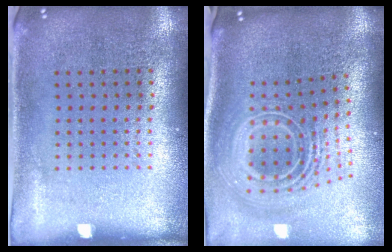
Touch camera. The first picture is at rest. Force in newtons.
{"total": 2.8, "press": 1.8, "slide": 2.2}